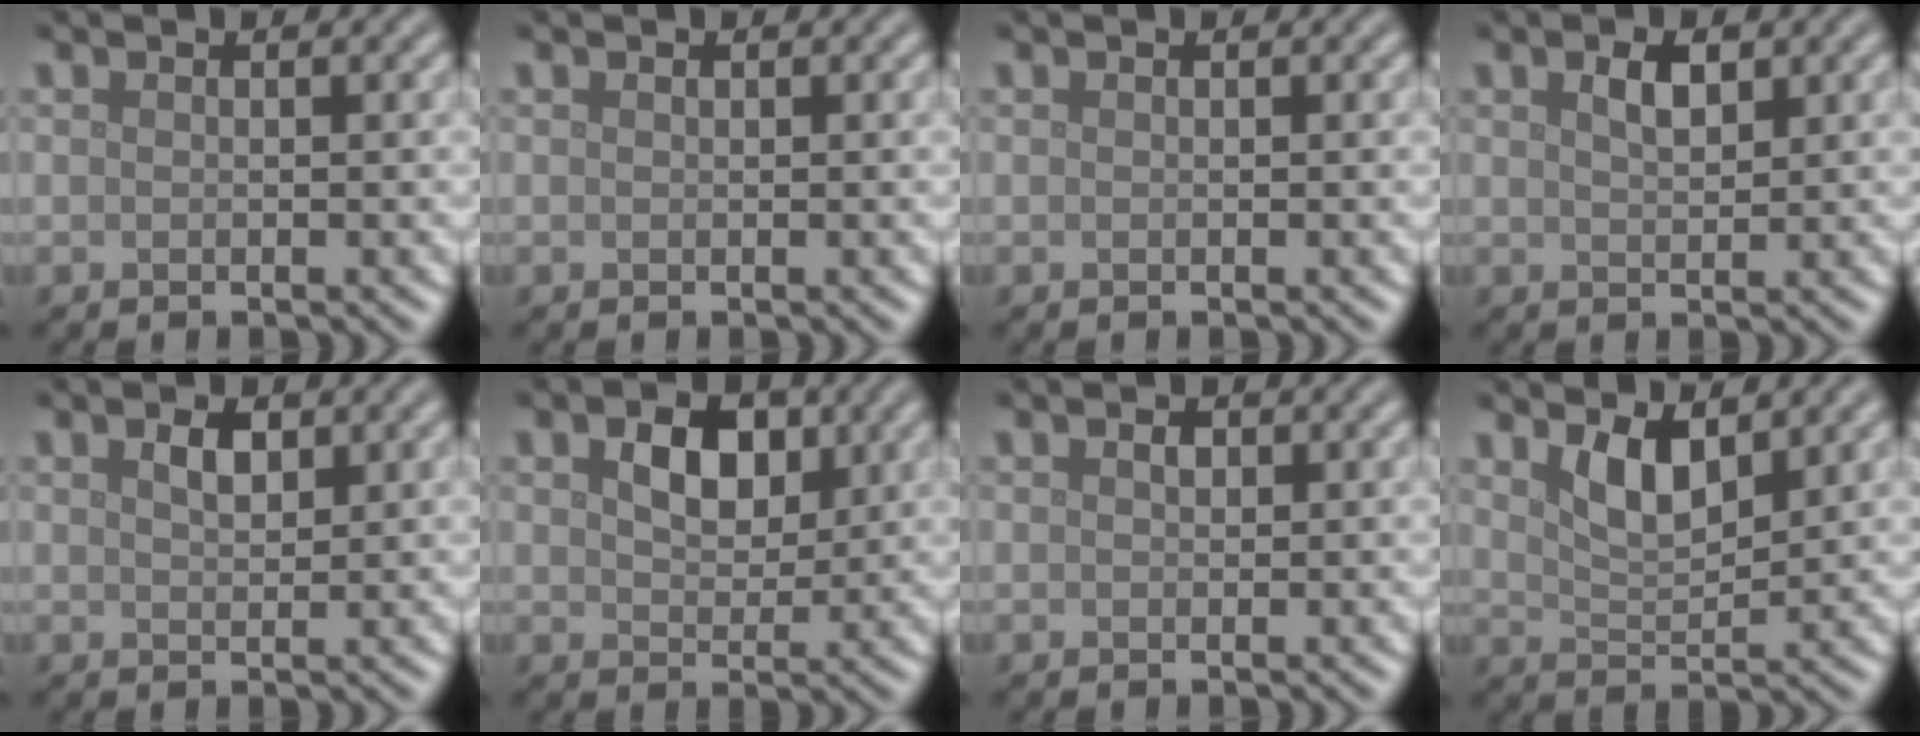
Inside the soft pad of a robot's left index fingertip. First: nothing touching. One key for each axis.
{"total": 0.0}
{"total": 0.0}
{"total": 1.9, "fx": 1.0, "fy": 0.9, "fz": 1.4, "tx": -0.027, "ty": 0.003, "tz": 0.020}
{"total": 1.7, "fx": 0.9, "fy": 0.9, "fz": 1.1, "tx": -0.022, "ty": 0.003, "tz": 0.018}
{"total": 3.9, "fx": 1.3, "fy": 2.5, "fz": 2.6, "tx": -0.050, "ty": 0.003, "tz": 0.019}
{"total": 0.8, "fx": 0.2, "fy": 0.6, "fz": 0.5, "tx": -0.010, "ty": -0.001, "tz": 0.001}
{"total": 3.3, "fx": 2.0, "fy": 1.1, "fz": 2.4, "tx": -0.049, "ty": -0.009, "tz": 0.043}